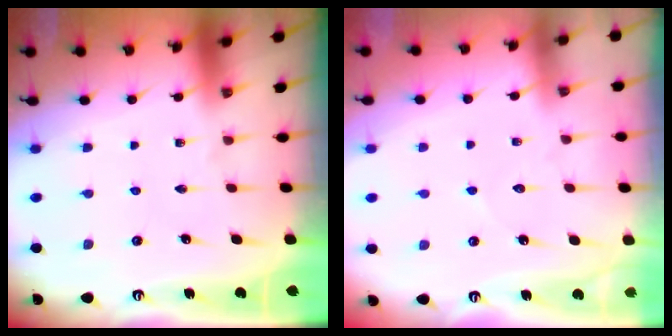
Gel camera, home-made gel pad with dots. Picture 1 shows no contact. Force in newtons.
{"total": 3.3, "press": 3.3, "slide": 0.4}